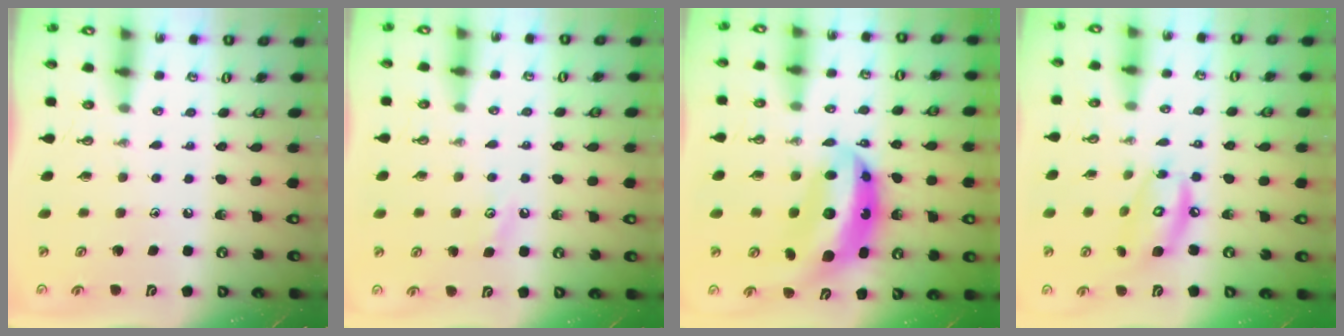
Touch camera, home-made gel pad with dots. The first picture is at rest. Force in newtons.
{"total": 2.8, "press": 2.7, "slide": 0.5}
{"total": 13.4, "press": 13.3, "slide": 1.3}
{"total": 11.0, "press": 11.0, "slide": 0.7}